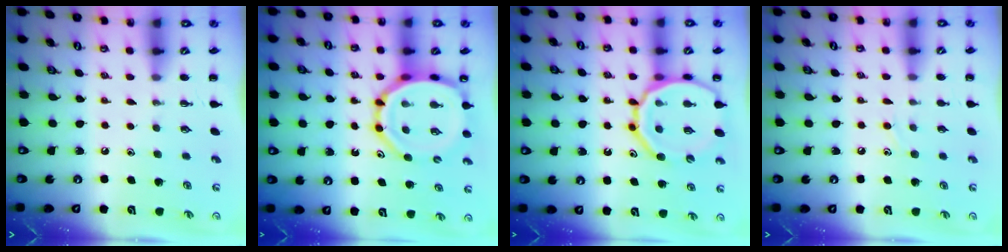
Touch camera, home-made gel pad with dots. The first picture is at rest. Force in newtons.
{"total": 13.6, "press": 13.2, "slide": 3.5}
{"total": 18.7, "press": 18.6, "slide": 2.3}
{"total": 5.1, "press": 4.7, "slide": 1.8}